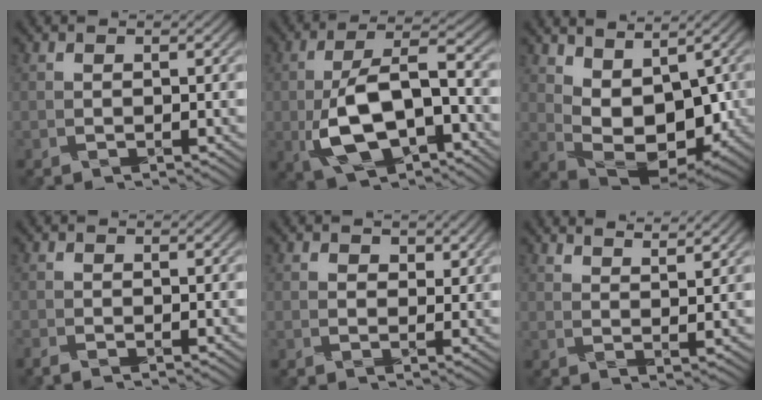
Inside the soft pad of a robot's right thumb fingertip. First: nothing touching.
{"total": 12.2, "force": [-3.7, 5.8, 10.1], "torque": [-0.196, -0.002, -0.075]}
{"total": 8.9, "force": [2.0, 4.8, 7.3], "torque": [-0.130, -0.008, 0.038]}
{"total": 1.0, "force": [-0.6, 0.3, 0.6], "torque": [-0.017, -0.001, -0.016]}
{"total": 2.4, "force": [1.4, 1.5, 1.2], "torque": [-0.024, -0.005, 0.021]}
{"total": 4.8, "force": [4.2, 0.4, 2.3], "torque": [-0.035, -0.003, 0.067]}